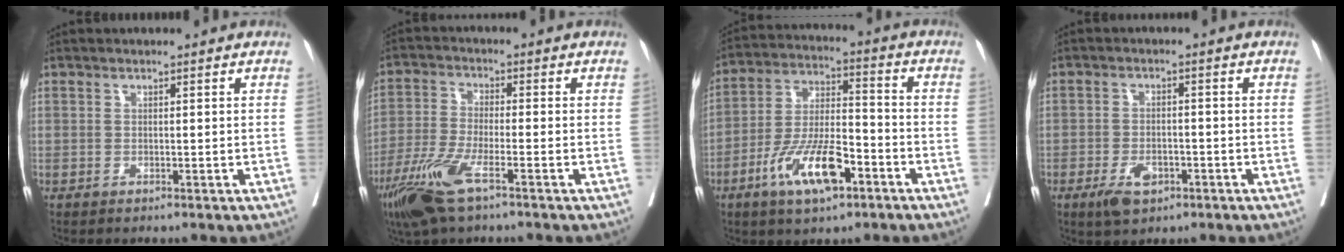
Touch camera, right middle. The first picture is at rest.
{"total": 9.0, "force": [-5.2, 1.4, 7.1], "torque": [-0.156, -0.022, -0.102]}
{"total": 12.4, "force": [-6.2, 3.7, 10.1], "torque": [-0.200, 0.000, -0.111]}
{"total": 4.6, "force": [-2.4, 2.3, 3.2], "torque": [-0.060, -0.002, -0.037]}